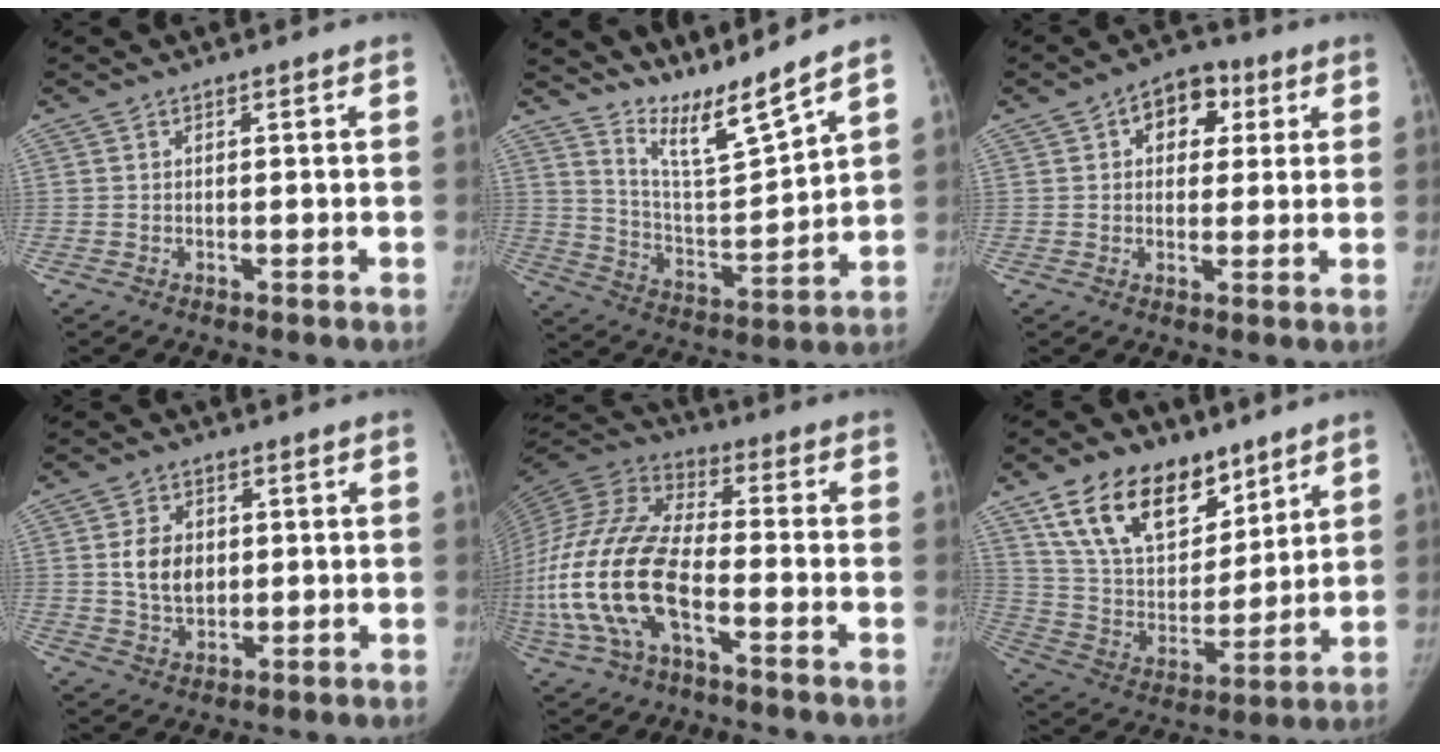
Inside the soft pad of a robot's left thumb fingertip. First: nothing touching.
{"total": 11.0, "force": [10.1, -0.7, 4.2], "torque": [-0.066, -0.085, 0.197]}
{"total": 8.5, "force": [3.0, 6.1, 5.2], "torque": [-0.031, 0.004, 0.035]}
{"total": 7.1, "force": [1.0, 5.3, 4.7], "torque": [-0.059, -0.009, 0.025]}
{"total": 22.0, "force": [-6.4, 10.5, 18.2], "torque": [-0.408, 0.025, -0.121]}
{"total": 20.3, "force": [12.5, 11.9, 10.7], "torque": [-0.142, -0.045, 0.230]}